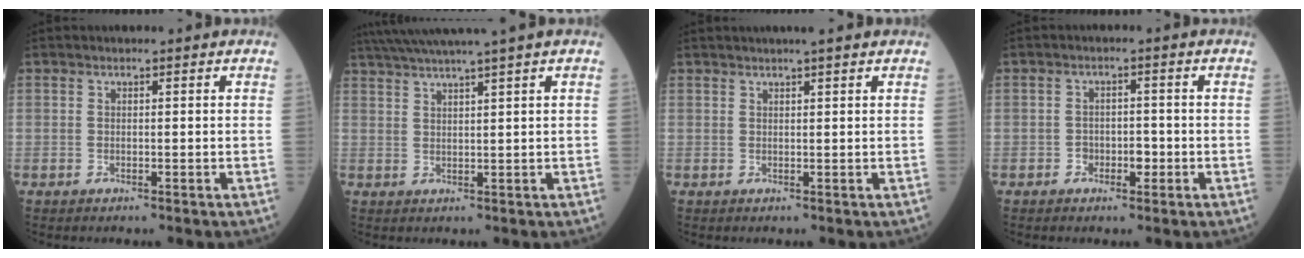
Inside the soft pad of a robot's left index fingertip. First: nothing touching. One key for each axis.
{"total": 8.5, "fx": 6.9, "fy": -2.0, "fz": 4.5, "tx": -0.070, "ty": 0.021, "tz": 0.109}
{"total": 3.0, "fx": 2.4, "fy": -0.1, "fz": 1.8, "tx": -0.022, "ty": 0.015, "tz": 0.034}
{"total": 2.7, "fx": -1.1, "fy": 1.7, "fz": 1.8, "tx": -0.023, "ty": 0.008, "tz": -0.017}